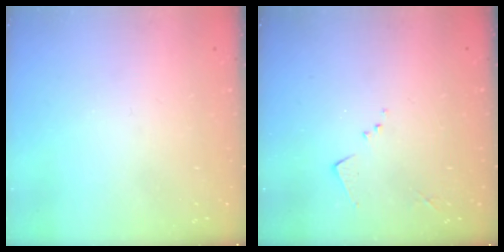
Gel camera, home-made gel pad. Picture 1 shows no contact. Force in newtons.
{"total": 5.7, "press": 5.7, "slide": 0.7}